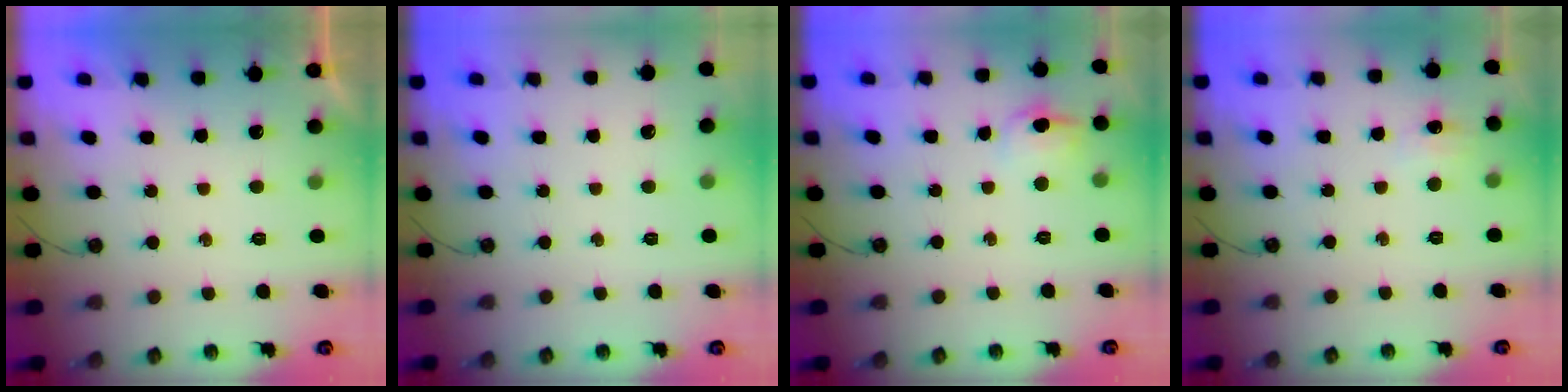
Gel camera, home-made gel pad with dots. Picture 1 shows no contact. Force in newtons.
{"total": 0.0}
{"total": 6.7, "press": 6.5, "slide": 1.4}
{"total": 5.0, "press": 5.0, "slide": 0.6}